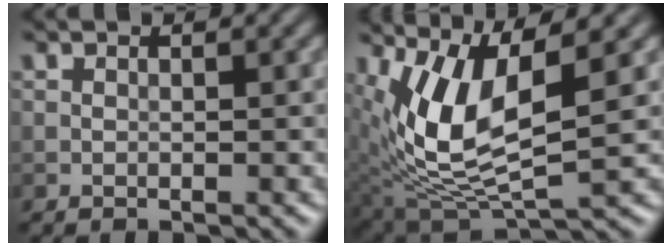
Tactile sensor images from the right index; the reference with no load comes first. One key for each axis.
{"total": 8.8, "fx": 2.3, "fy": 3.4, "fz": 7.8, "tx": -0.170, "ty": -0.013, "tz": 0.048}